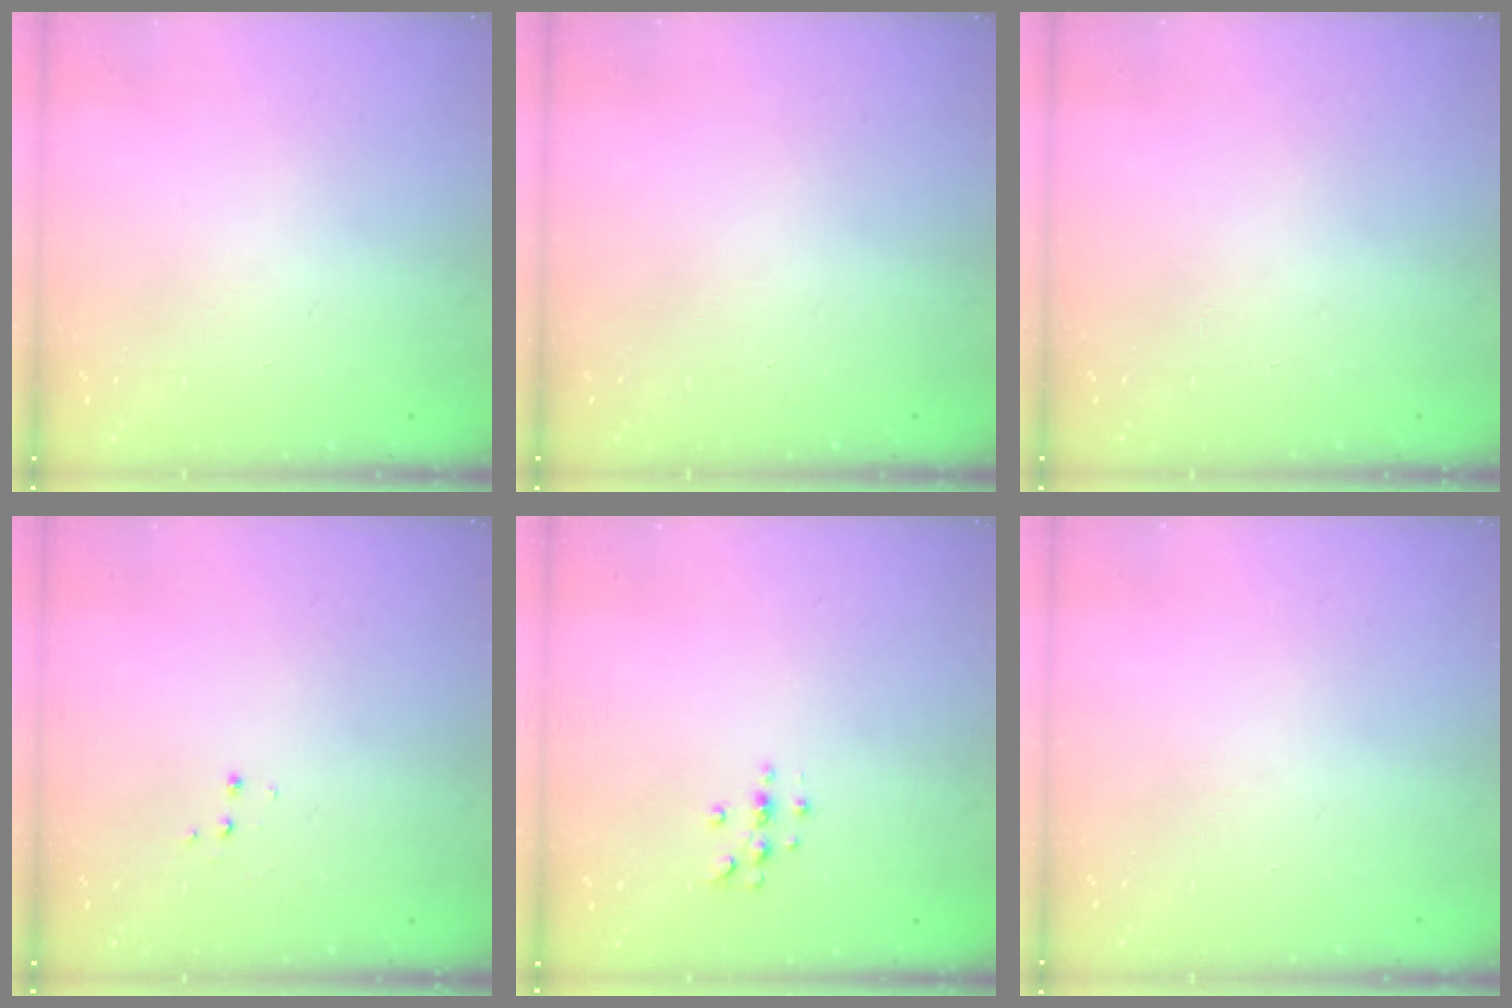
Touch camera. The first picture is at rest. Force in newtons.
{"total": 0.0}
{"total": 0.0}
{"total": 3.5, "press": 3.4, "slide": 0.5}
{"total": 4.2, "press": 4.2, "slide": 0.5}
{"total": 0.0}